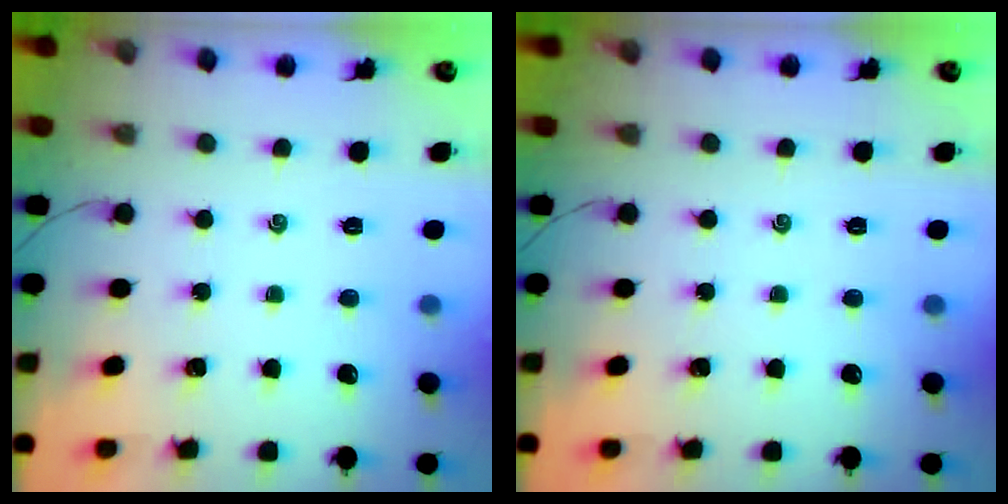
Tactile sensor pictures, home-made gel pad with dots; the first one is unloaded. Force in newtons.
{"total": 0.0}